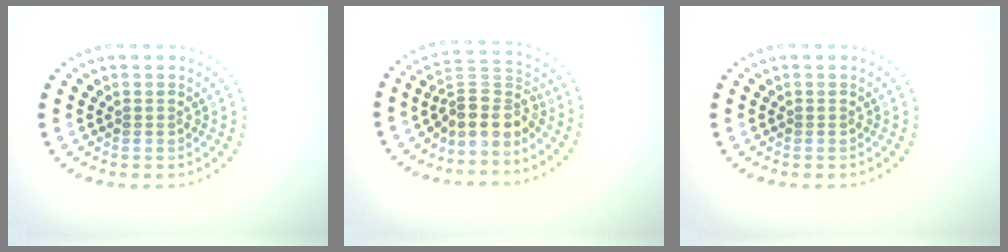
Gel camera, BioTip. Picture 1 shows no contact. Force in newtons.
{"total": 3.8, "press": 2.9, "slide": 2.4}
{"total": 0.0}